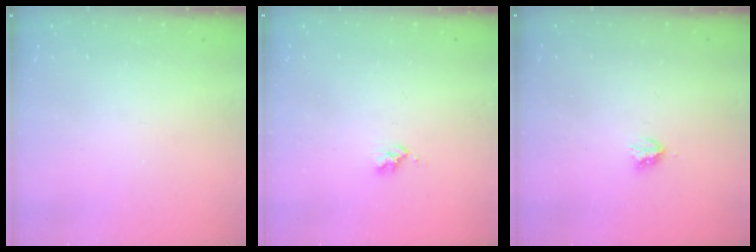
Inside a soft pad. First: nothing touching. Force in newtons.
{"total": 2.8, "press": 2.8, "slide": 0.3}
{"total": 2.9, "press": 2.9, "slide": 0.5}